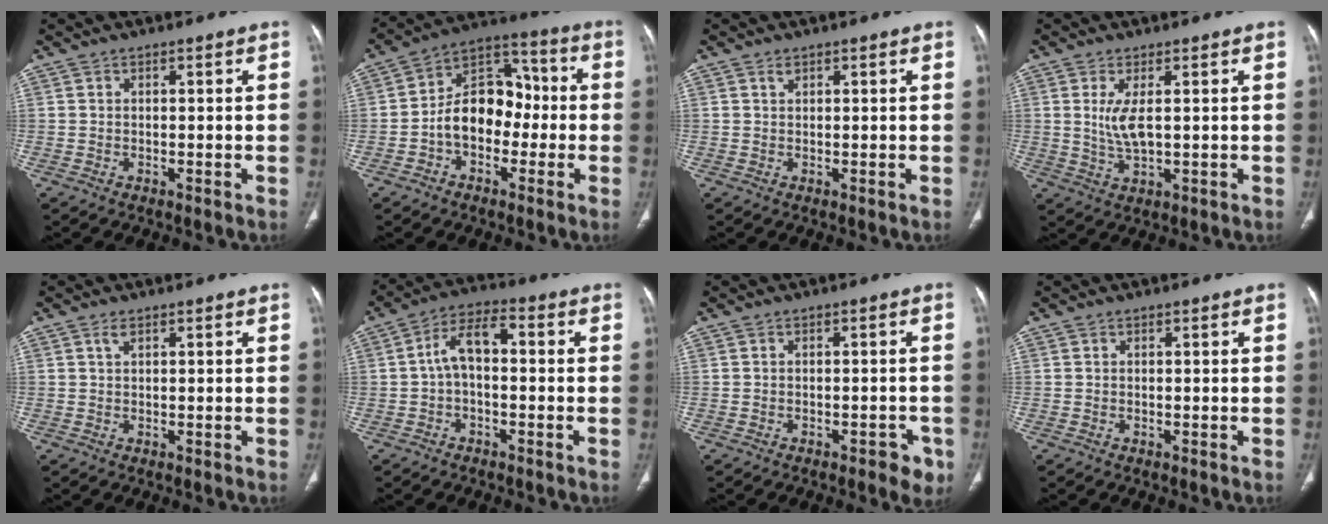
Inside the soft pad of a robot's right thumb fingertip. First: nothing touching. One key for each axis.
{"total": 12.7, "fx": -2.2, "fy": 8.9, "fz": 8.7, "tx": -0.109, "ty": 0.049, "tz": -0.050}
{"total": 0.8, "fx": 0.6, "fy": 0.4, "fz": 0.3, "tx": -0.004, "ty": -0.003, "tz": 0.010}
{"total": 4.8, "fx": 0.9, "fy": 1.6, "fz": 4.5, "tx": -0.101, "ty": -0.013, "tz": 0.025}
{"total": 1.1, "fx": 0.6, "fy": 0.5, "fz": 0.7, "tx": -0.017, "ty": 0.005, "tz": 0.012}
{"total": 7.1, "fx": -0.2, "fy": 3.7, "fz": 6.1, "tx": -0.102, "ty": 0.033, "tz": -0.016}
{"total": 3.8, "fx": -2.1, "fy": 1.9, "fz": 2.5, "tx": -0.015, "ty": 0.010, "tz": -0.024}
{"total": 0.0}